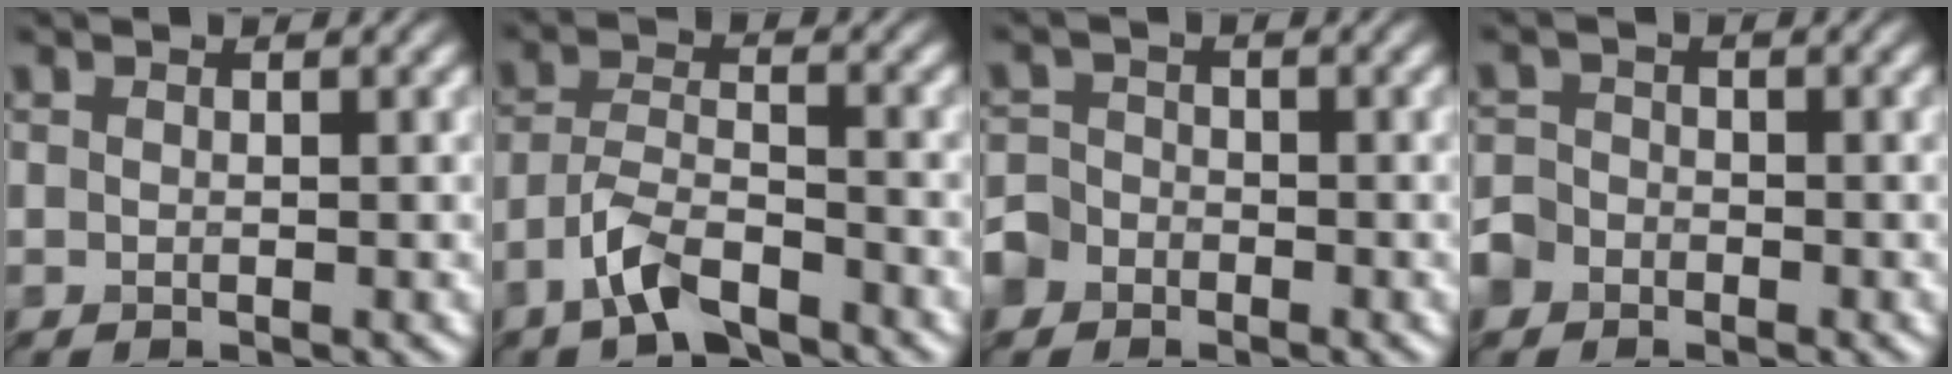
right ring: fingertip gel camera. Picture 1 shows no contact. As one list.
[{"total": 3.5, "force": [-3.3, 0.3, 1.2], "torque": [-0.045, 0.012, -0.056]}, {"total": 2.7, "force": [-2.3, 1.3, -0.5], "torque": [-0.002, 0.002, -0.032]}, {"total": 2.1, "force": [-1.9, 0.7, -0.6], "torque": [-0.009, 0.001, -0.028]}]